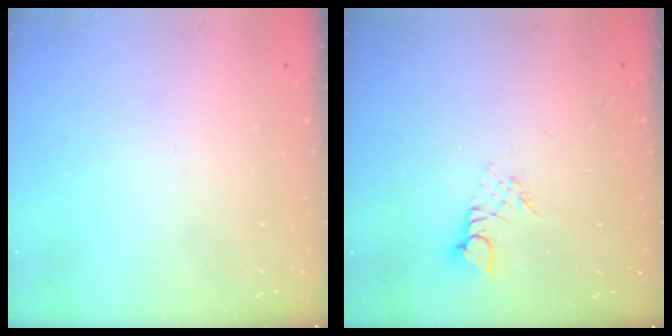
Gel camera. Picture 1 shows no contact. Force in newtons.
{"total": 2.8, "press": 2.8, "slide": 0.3}